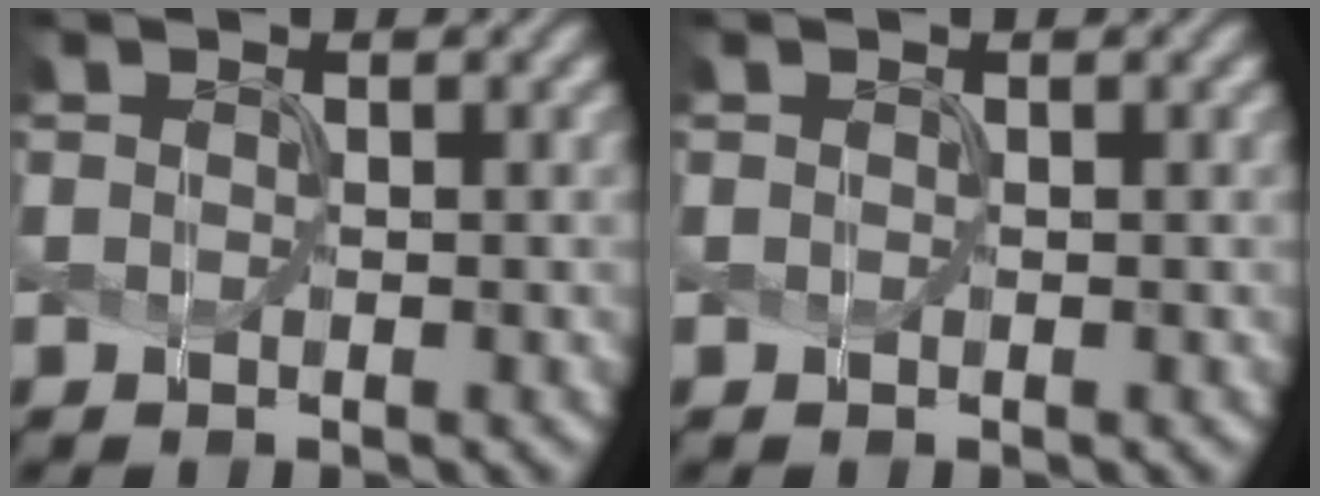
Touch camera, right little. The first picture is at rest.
{"total": 0.0}